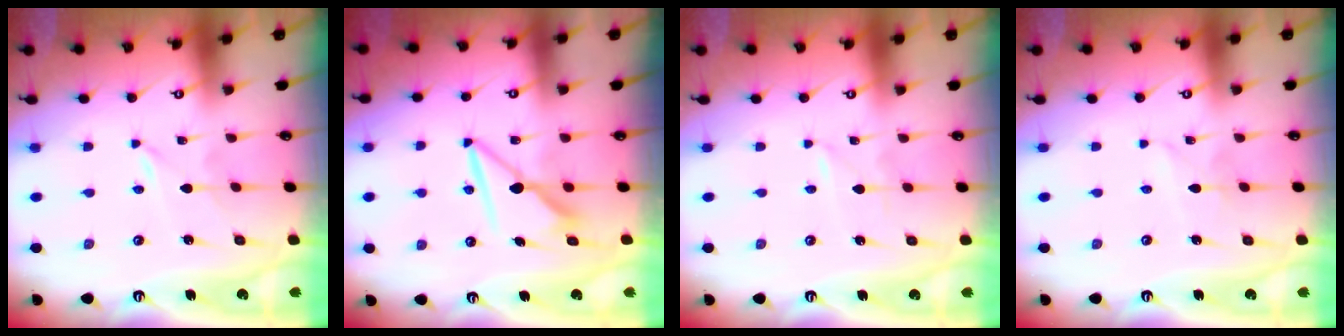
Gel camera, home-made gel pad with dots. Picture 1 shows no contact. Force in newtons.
{"total": 7.9, "press": 7.9, "slide": 0.2}
{"total": 0.0}
{"total": 1.9, "press": 1.9, "slide": 0.1}